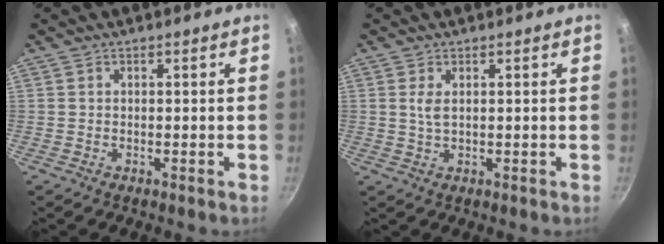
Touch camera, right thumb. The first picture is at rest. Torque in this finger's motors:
{"motor_torque": [-0.08, 0.10, -0.04, -0.09, 0.00]}